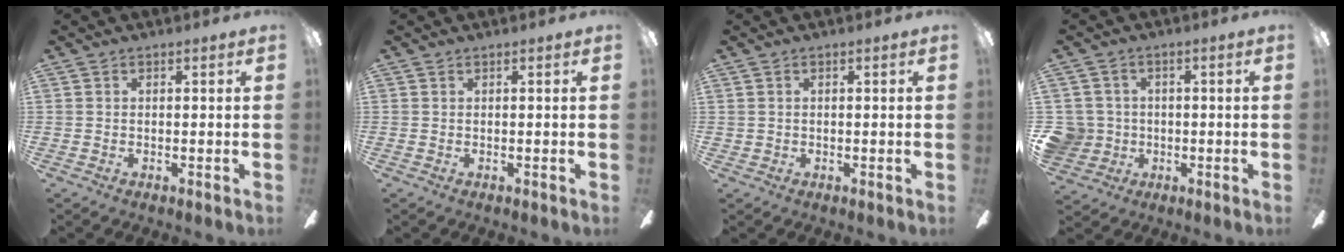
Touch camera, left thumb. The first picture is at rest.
{"total": 0.0}
{"total": 0.7, "force": [0.1, 0.6, 0.1], "torque": [-0.002, 0.006, 0.000]}
{"total": 6.9, "force": [-0.5, 6.7, 1.6], "torque": [-0.063, 0.012, -0.006]}